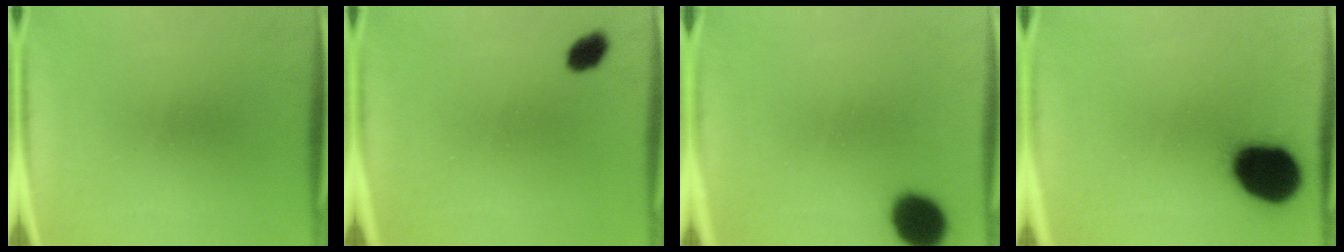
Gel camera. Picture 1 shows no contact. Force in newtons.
{"total": 3.2}
{"total": 12.3}
{"total": 19.3}